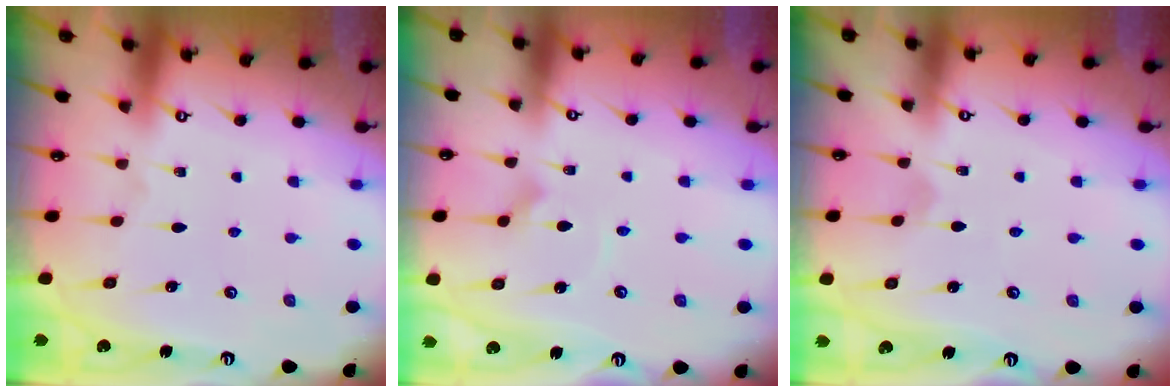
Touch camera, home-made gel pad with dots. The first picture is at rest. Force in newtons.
{"total": 2.6, "press": 2.6, "slide": 0.3}
{"total": 0.7, "press": 0.7, "slide": 0.1}